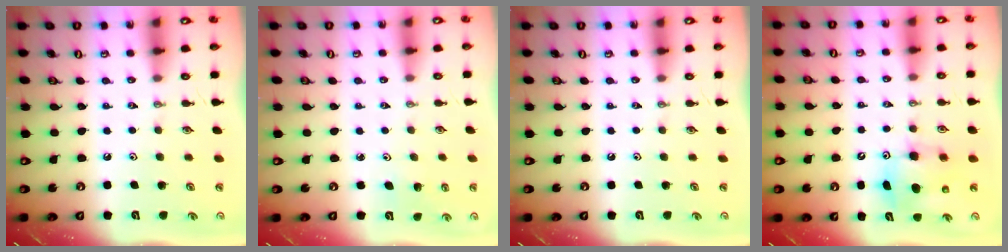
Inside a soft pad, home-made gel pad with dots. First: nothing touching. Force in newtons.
{"total": 2.9, "press": 2.6, "slide": 1.3}
{"total": 0.0}
{"total": 8.0, "press": 8.0, "slide": 0.7}